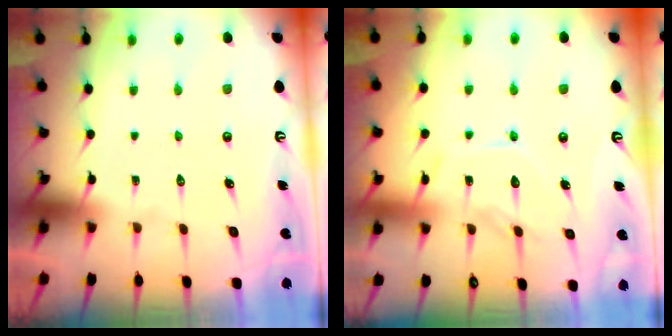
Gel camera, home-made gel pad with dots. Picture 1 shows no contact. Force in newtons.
{"total": 10.5, "press": 10.5, "slide": 0.9}